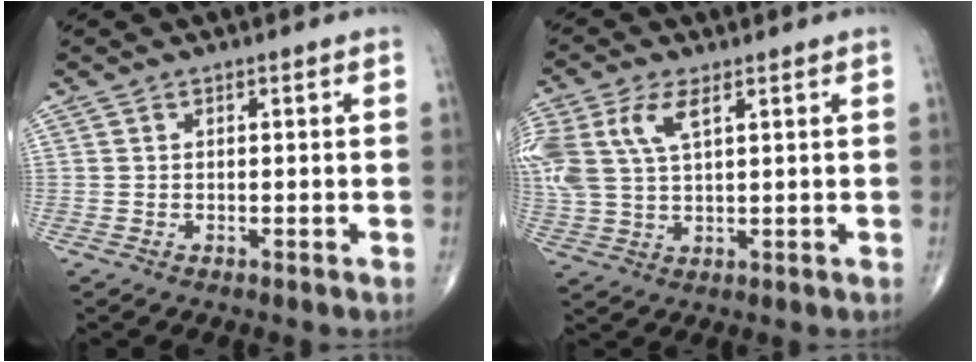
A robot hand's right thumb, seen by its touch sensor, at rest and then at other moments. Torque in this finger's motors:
{"motor_torque": [0.16, 0.23, 1.31, 0.37, 0.29]}